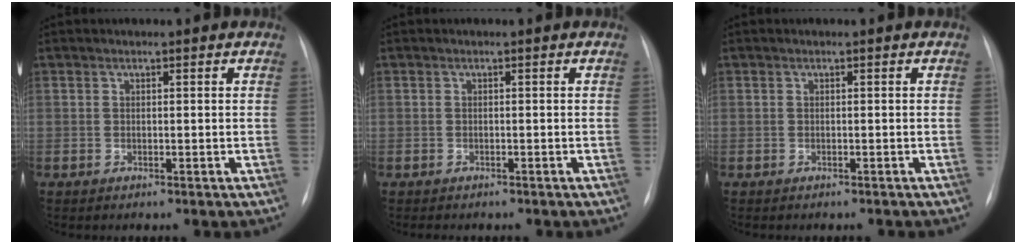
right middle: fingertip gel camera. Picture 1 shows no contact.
{"total": 2.4, "force": [-2.0, 0.9, 1.0], "torque": [-0.017, -0.006, -0.019]}
{"total": 1.3, "force": [-1.2, 0.4, 0.3], "torque": [-0.005, -0.004, -0.015]}